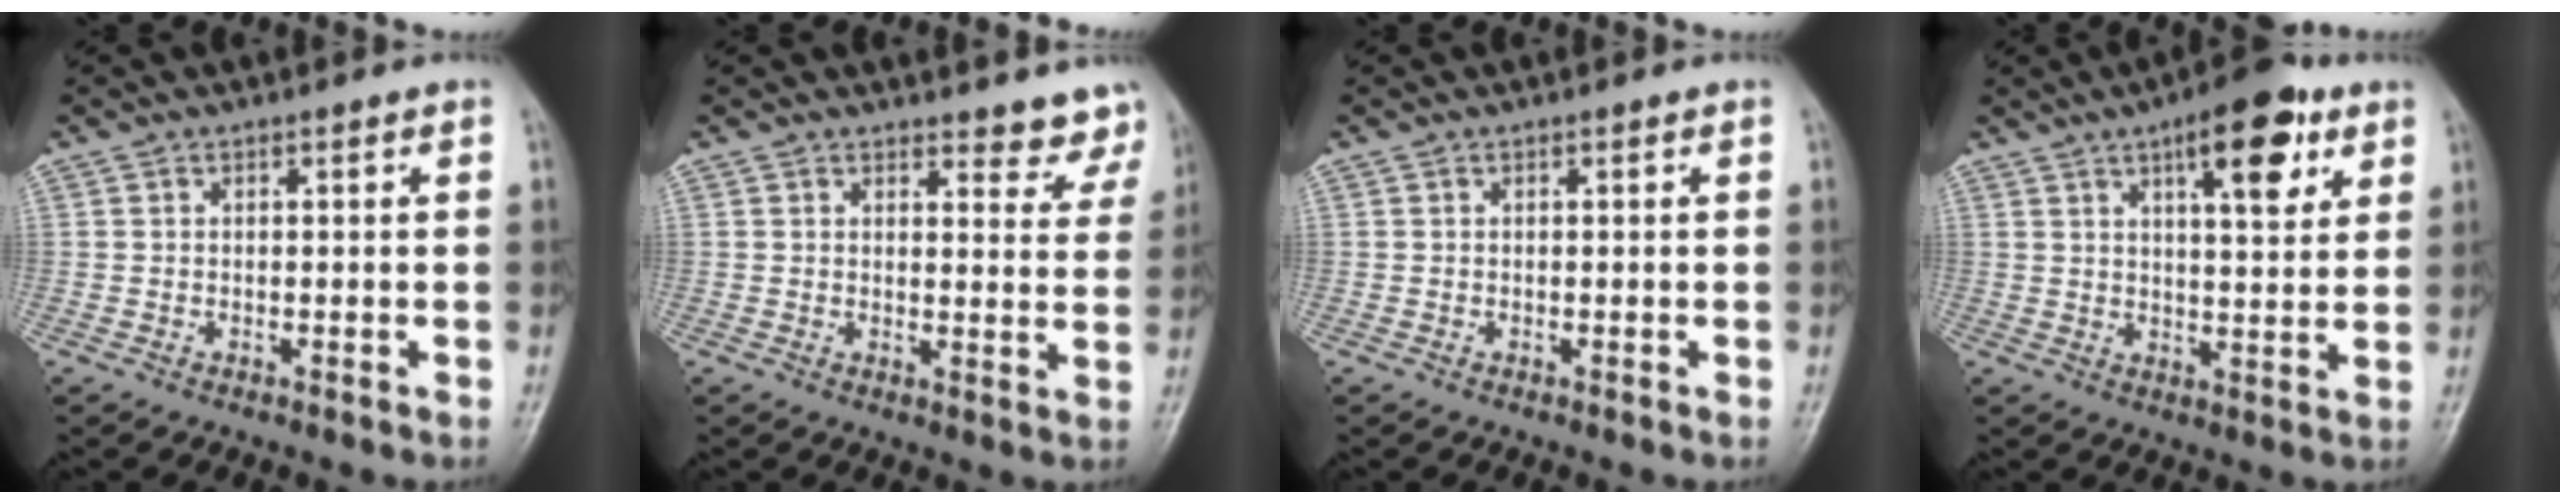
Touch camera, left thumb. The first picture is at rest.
{"total": 6.5, "force": [6.0, 2.1, 1.0], "torque": [0.024, -0.039, 0.050]}
{"total": 0.0}
{"total": 12.1, "force": [6.1, 4.4, 9.6], "torque": [-0.112, -0.021, 0.083]}